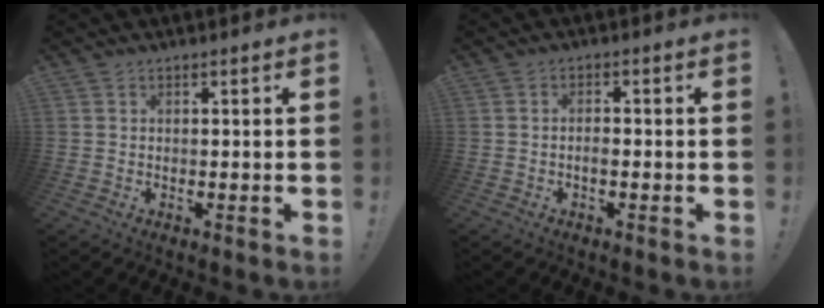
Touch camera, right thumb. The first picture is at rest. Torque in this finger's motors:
{"motor_torque": [-0.19, -0.02, -0.38, 0.08, 0.01]}